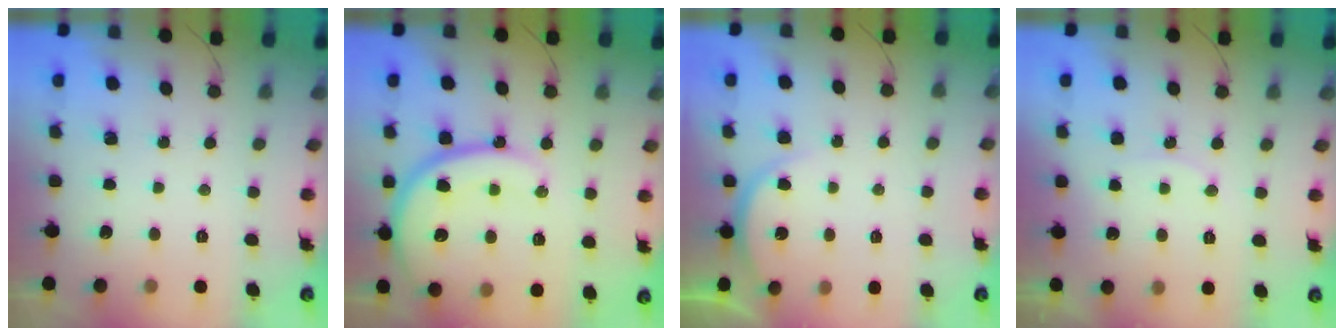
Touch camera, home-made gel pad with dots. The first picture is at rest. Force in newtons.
{"total": 17.7, "press": 17.6, "slide": 1.7}
{"total": 4.8, "press": 4.7, "slide": 0.6}
{"total": 5.6, "press": 5.6, "slide": 0.7}